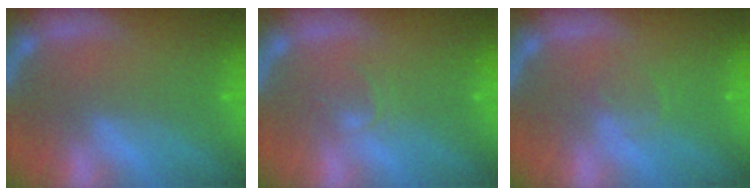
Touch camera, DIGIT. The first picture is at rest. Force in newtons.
{"total": 1.4}
{"total": 1.4}